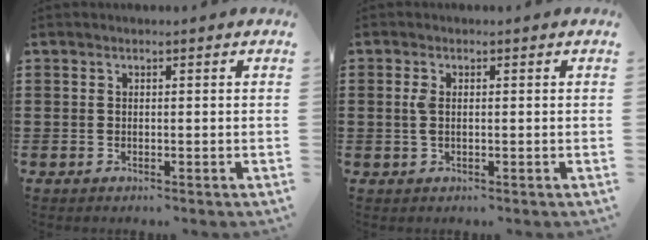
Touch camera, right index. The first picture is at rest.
{"total": 2.2, "force": [0.3, 1.0, 1.9], "torque": [-0.048, 0.002, 0.000]}